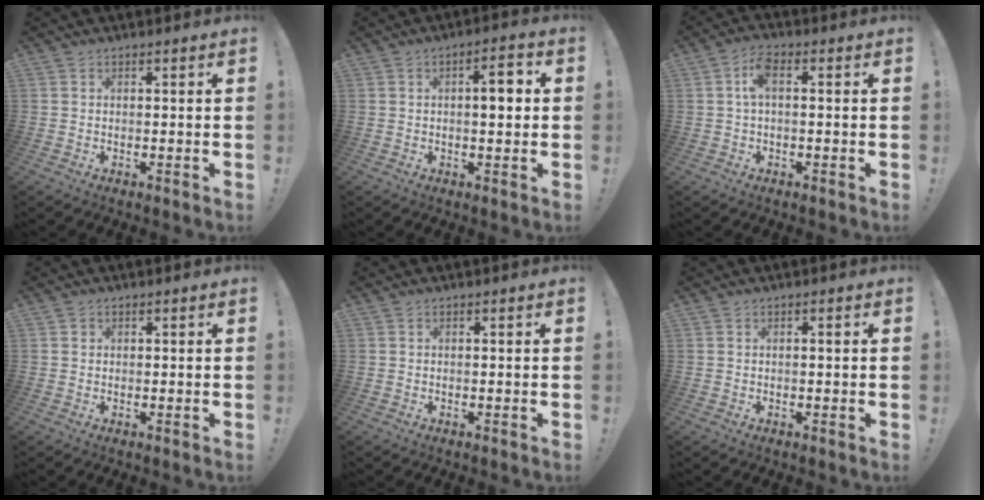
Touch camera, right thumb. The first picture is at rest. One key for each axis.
{"total": 5.8, "fx": 0.4, "fy": 2.0, "fz": 5.5, "tx": -0.070, "ty": 0.003, "tz": -0.003}
{"total": 5.1, "fx": 0.4, "fy": 2.1, "fz": 4.6, "tx": -0.094, "ty": 0.009, "tz": 0.006}
{"total": 0.8, "fx": 0.3, "fy": 0.8, "fz": 0.2, "tx": 0.006, "ty": 0.000, "tz": 0.003}
{"total": 0.0}
{"total": 0.9, "fx": -0.2, "fy": -0.1, "fz": 0.8, "tx": -0.007, "ty": -0.003, "tz": -0.006}